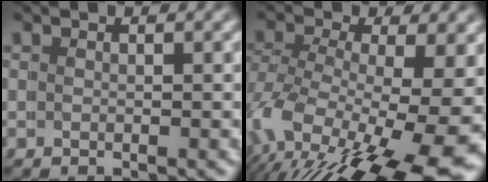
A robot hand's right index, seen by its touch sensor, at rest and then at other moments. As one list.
[{"total": 10.3, "force": [-2.1, 4.9, 8.9], "torque": [-0.169, -0.034, -0.016]}]